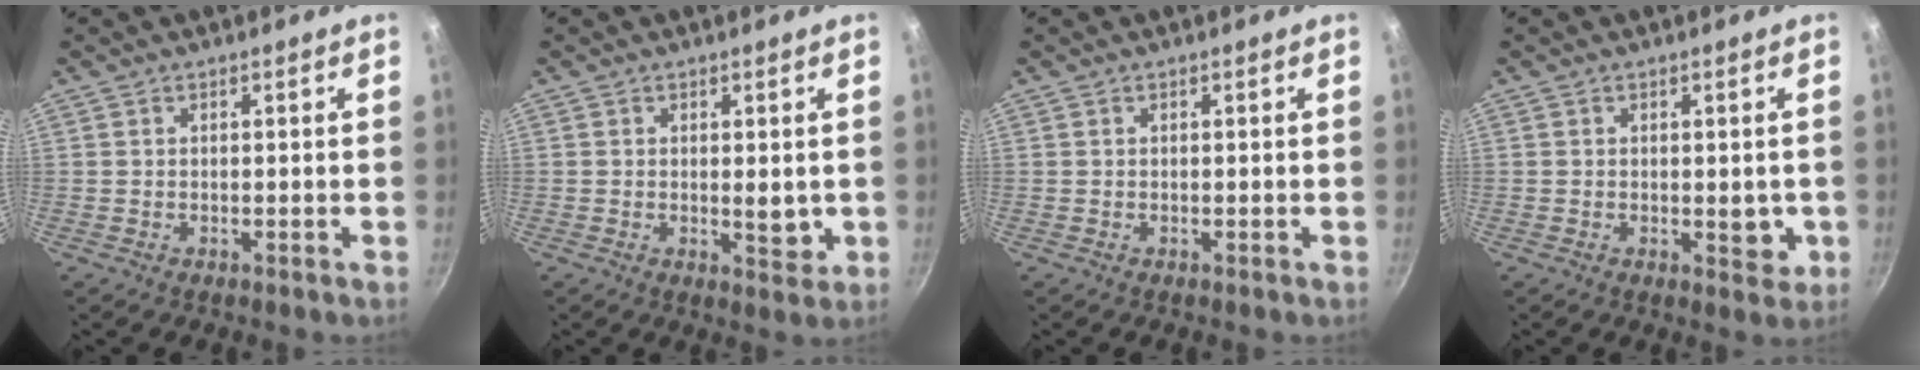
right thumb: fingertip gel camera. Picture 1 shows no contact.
{"total": 3.6, "force": [0.1, 1.8, 3.2], "torque": [-0.040, -0.012, 0.004]}
{"total": 0.0}
{"total": 3.8, "force": [-0.4, 2.1, 3.1], "torque": [-0.025, -0.001, -0.002]}